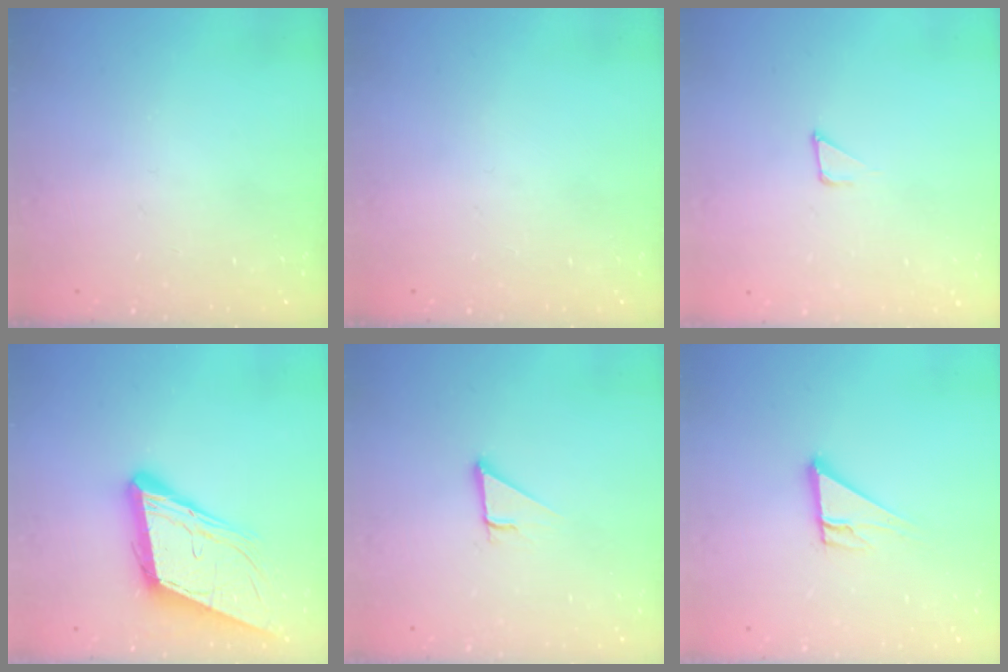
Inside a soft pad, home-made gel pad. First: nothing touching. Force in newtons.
{"total": 0.0}
{"total": 2.9, "press": 2.9, "slide": 0.3}
{"total": 15.9, "press": 15.4, "slide": 4.0}
{"total": 3.0, "press": 3.0, "slide": 0.1}
{"total": 6.6, "press": 6.6, "slide": 0.6}